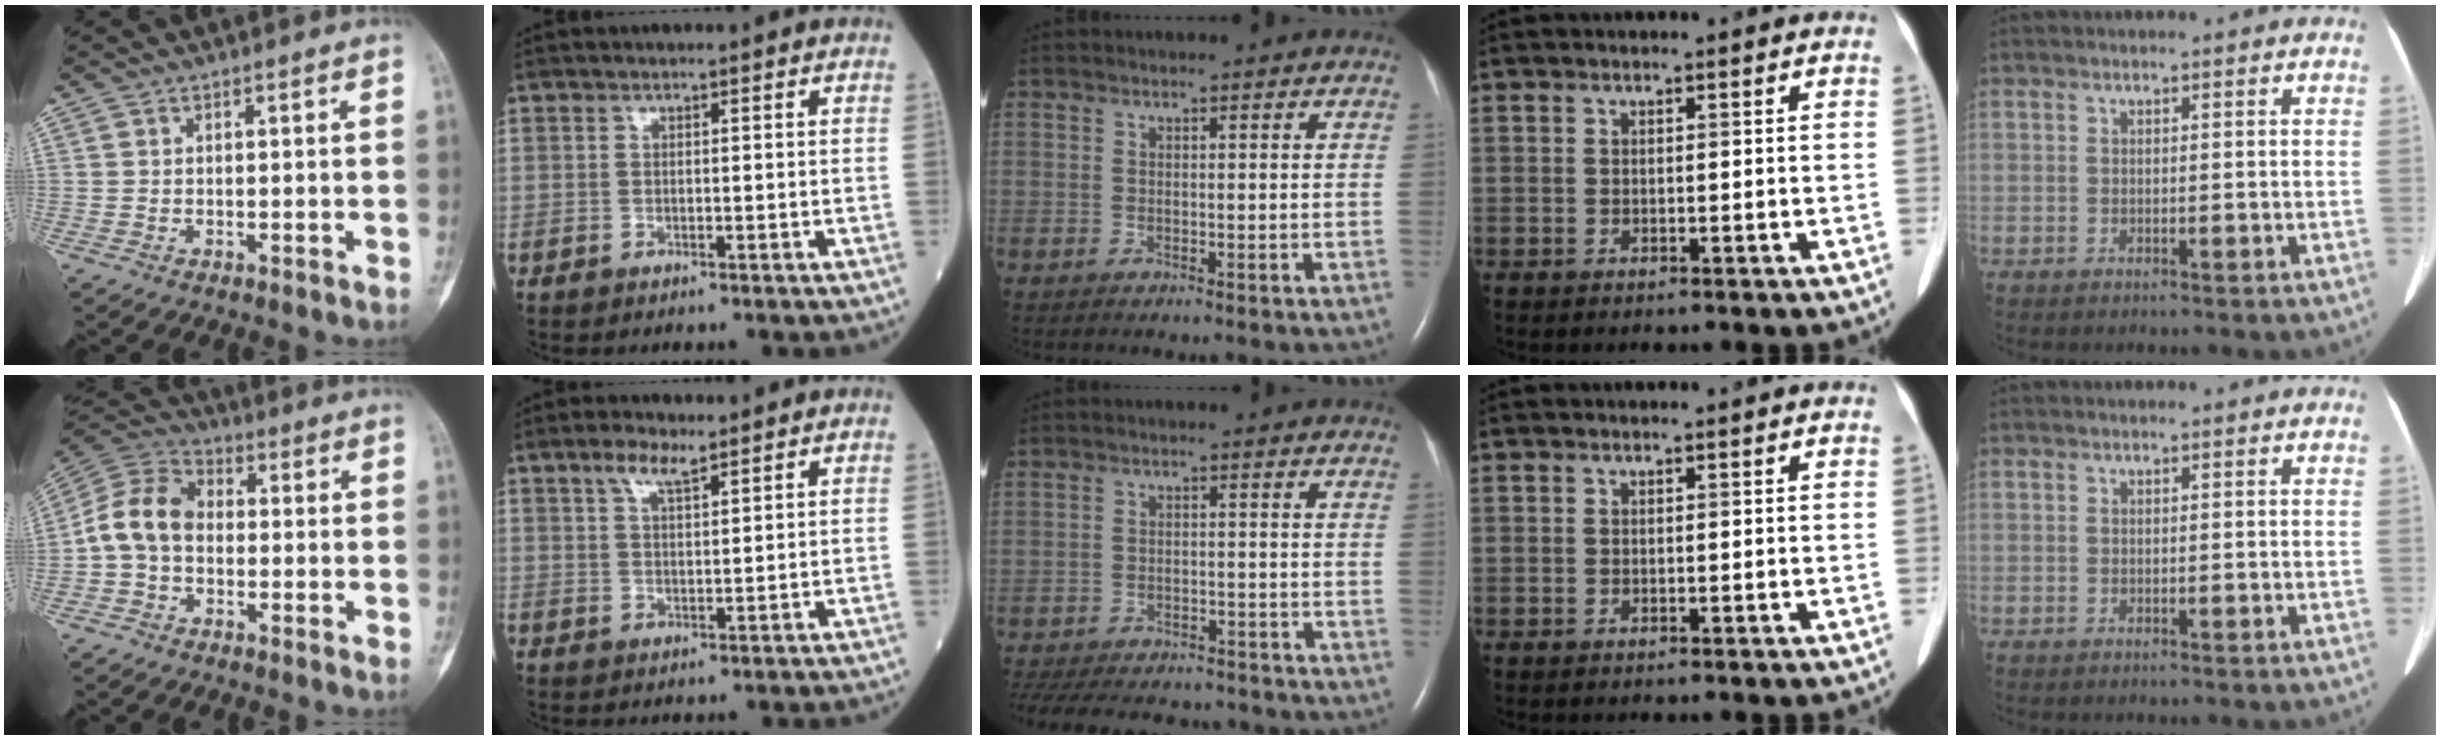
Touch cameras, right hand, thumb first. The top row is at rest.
{"thumb": {"total": 10.4, "force": [-1.1, 7.7, 6.9], "torque": [-0.122, 0.032, -0.036]}, "index": {"total": 3.8, "force": [2.8, 0.8, 2.5], "torque": [-0.055, 0.006, 0.055]}, "middle": {"total": 18.7, "force": [-16.3, 6.0, 7.0], "torque": [-0.196, -0.022, -0.223]}}